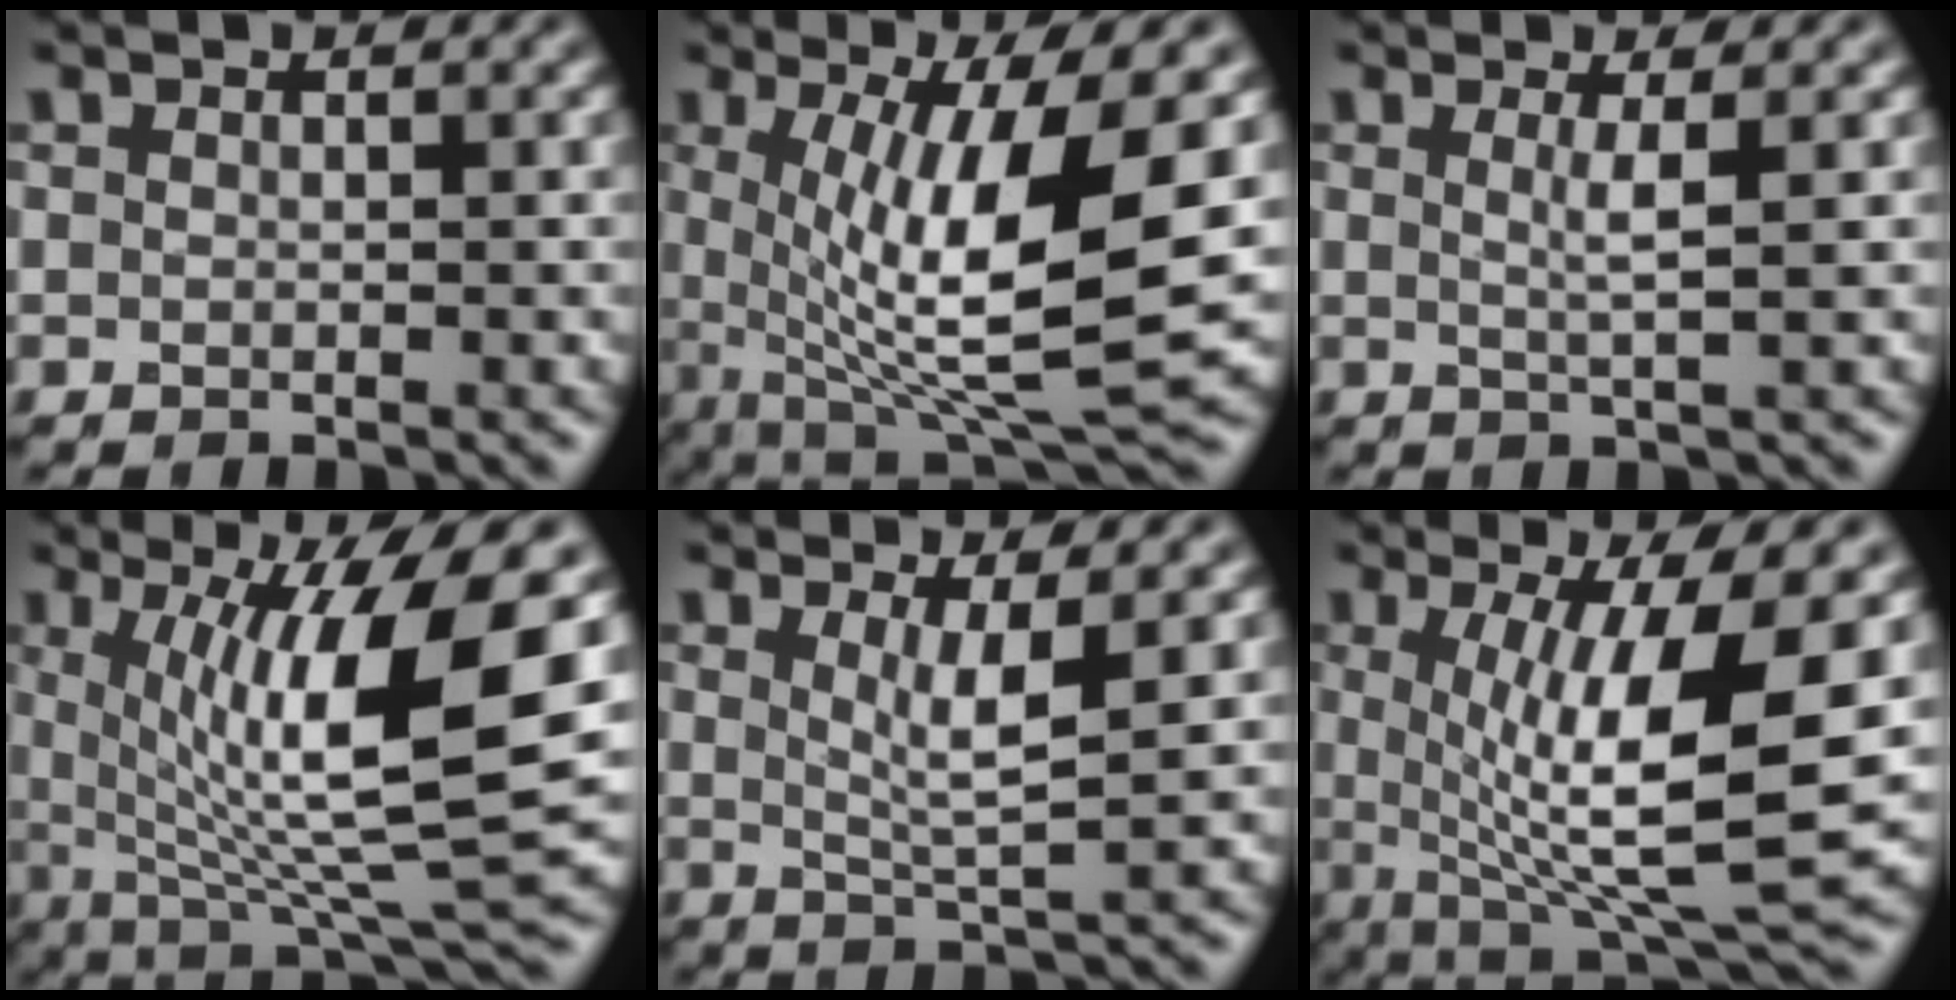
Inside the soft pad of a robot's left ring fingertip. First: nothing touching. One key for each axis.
{"total": 11.5, "fx": 0.5, "fy": 2.8, "fz": 11.2, "tx": -0.185, "ty": -0.015, "tz": 0.015}
{"total": 2.0, "fx": 0.5, "fy": 0.4, "fz": 1.9, "tx": -0.035, "ty": -0.003, "tz": 0.002}
{"total": 12.4, "fx": 1.9, "fy": 2.9, "fz": 11.9, "tx": -0.194, "ty": -0.010, "tz": 0.040}
{"total": 3.6, "fx": 0.9, "fy": 0.7, "fz": 3.4, "tx": -0.060, "ty": -0.009, "tz": 0.019}
{"total": 11.4, "fx": 0.6, "fy": 2.7, "fz": 11.1, "tx": -0.175, "ty": -0.012, "tz": 0.015}